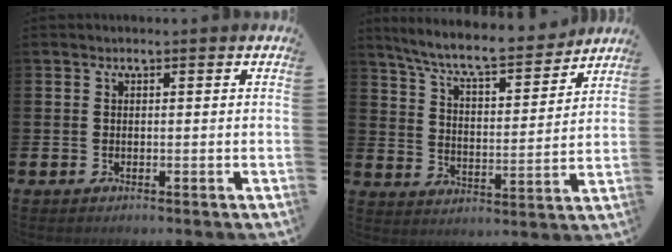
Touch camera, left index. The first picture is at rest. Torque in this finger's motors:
{"motor_torque": [0.95, -1.19, 0.61, 0.21]}